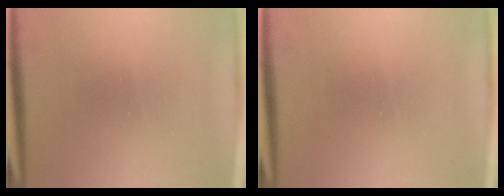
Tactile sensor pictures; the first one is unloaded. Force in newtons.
{"total": 0.0}